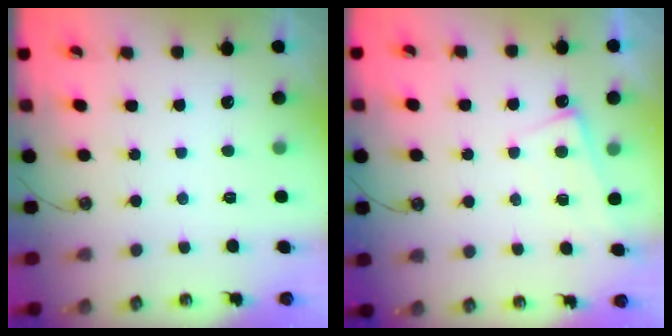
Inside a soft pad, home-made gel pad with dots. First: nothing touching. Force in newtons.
{"total": 1.3, "press": 1.2, "slide": 0.4}